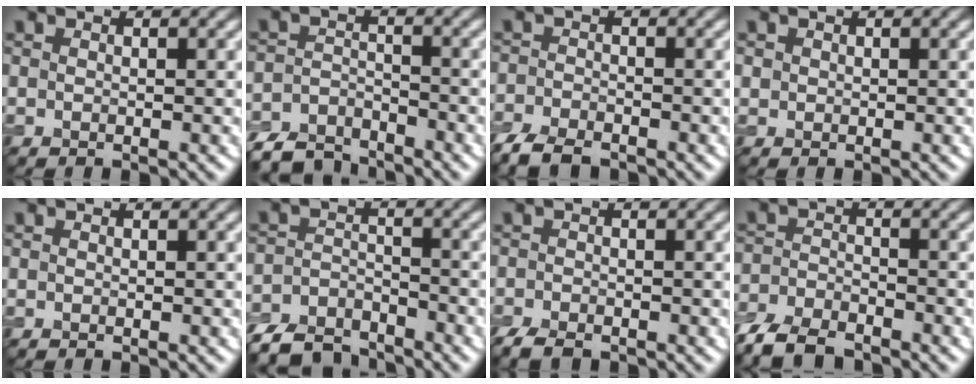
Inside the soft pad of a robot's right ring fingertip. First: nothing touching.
{"total": 4.9, "force": [-4.5, 1.6, 0.9], "torque": [-0.013, -0.005, -0.091]}
{"total": 4.5, "force": [-3.6, 1.7, 2.1], "torque": [-0.039, -0.010, -0.078]}
{"total": 0.5, "force": [0.1, 0.5, 0.0], "torque": [0.005, -0.002, 0.004]}
{"total": 0.0}
{"total": 5.7, "force": [-5.1, 2.0, 1.4], "torque": [-0.023, -0.008, -0.102]}
{"total": 2.8, "force": [-2.3, 1.0, 1.3], "torque": [-0.025, -0.008, -0.048]}
{"total": 6.0, "force": [-4.9, 2.2, 2.7], "torque": [-0.054, -0.012, -0.103]}